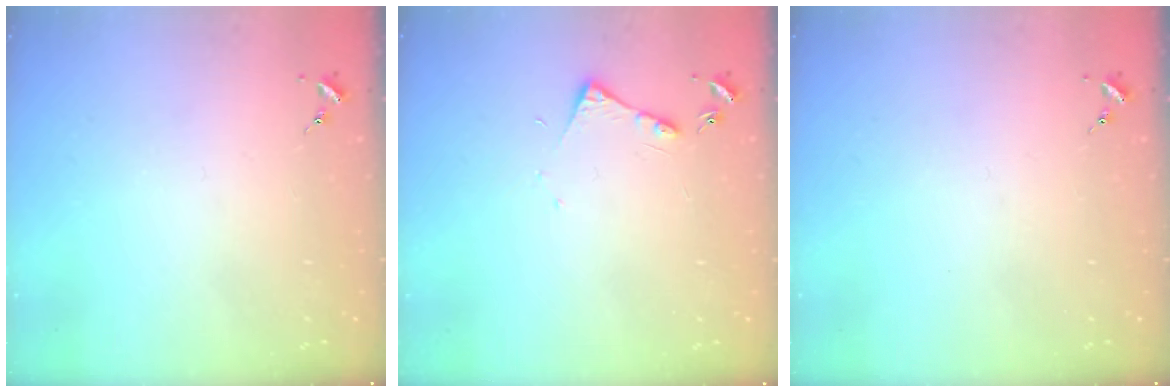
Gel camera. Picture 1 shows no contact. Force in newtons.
{"total": 5.5, "press": 5.4, "slide": 0.7}
{"total": 0.0}